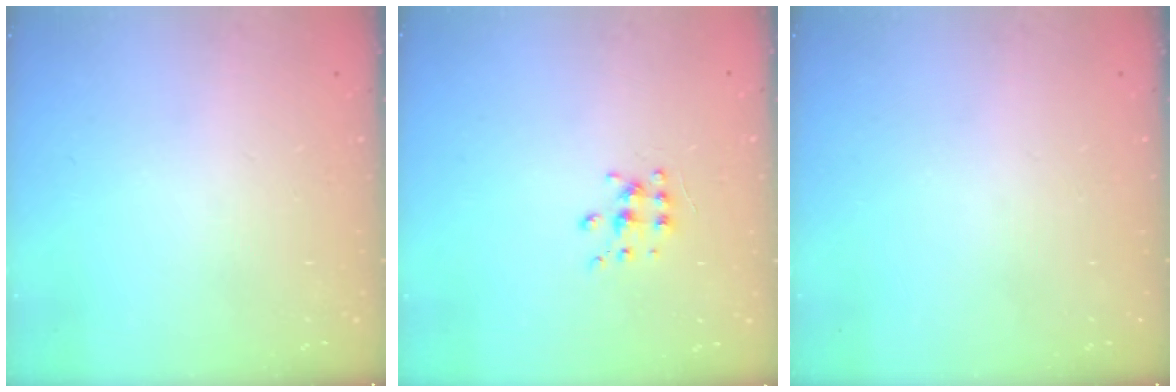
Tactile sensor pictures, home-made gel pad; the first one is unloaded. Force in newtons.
{"total": 6.0, "press": 6.0, "slide": 0.5}
{"total": 0.0}